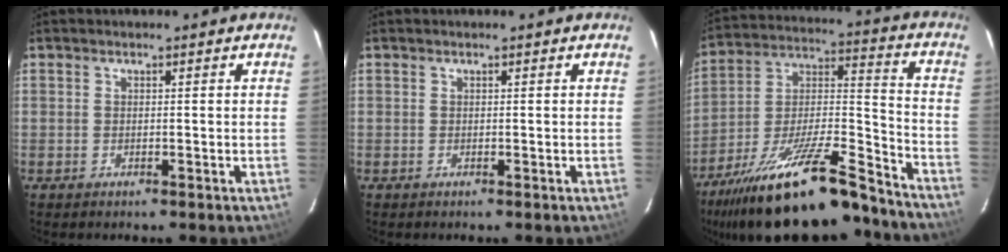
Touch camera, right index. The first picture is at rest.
{"total": 0.0}
{"total": 26.9, "force": [-21.1, 6.5, 15.5], "torque": [-0.263, -0.010, -0.320]}